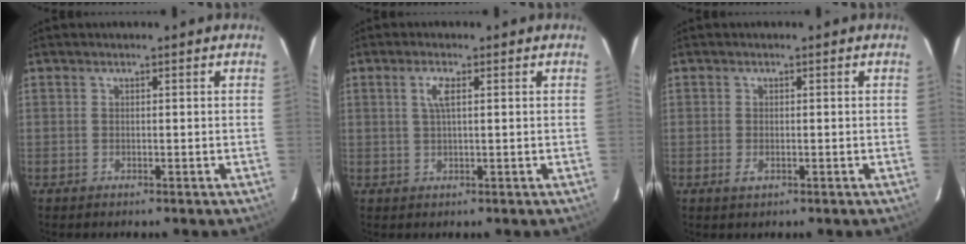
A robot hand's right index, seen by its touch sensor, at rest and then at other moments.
{"total": 2.7, "force": [0.8, 0.5, 2.5], "torque": [-0.052, 0.004, 0.016]}
{"total": 1.6, "force": [-0.5, 0.9, 1.2], "torque": [-0.024, -0.002, -0.007]}